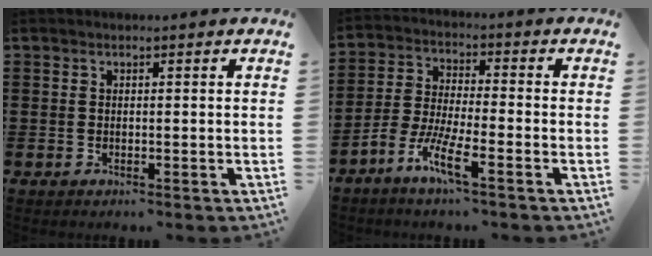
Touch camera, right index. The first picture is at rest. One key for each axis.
{"total": 6.4, "fx": -4.4, "fy": 0.7, "fz": 4.7, "tx": -0.111, "ty": -0.011, "tz": -0.088}